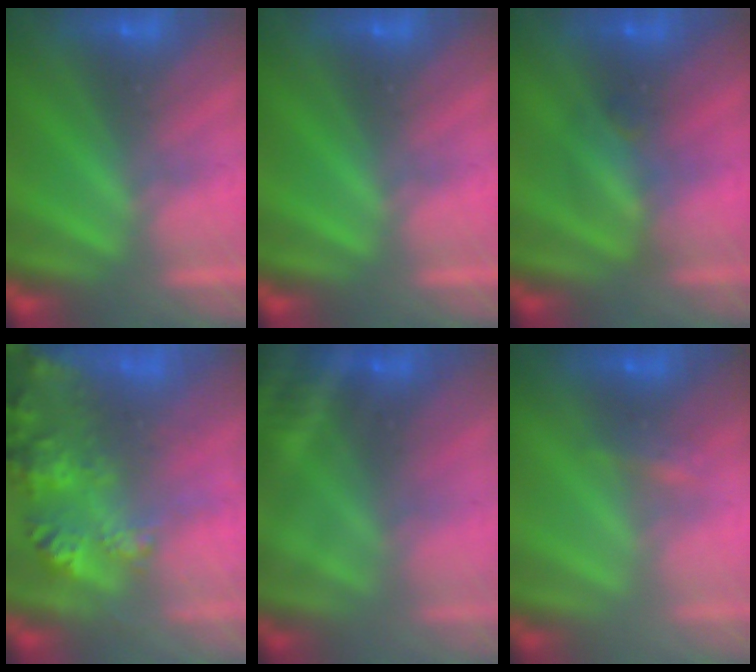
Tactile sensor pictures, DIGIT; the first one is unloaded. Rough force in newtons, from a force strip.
{"total": 0.0}
{"total": 2.4}
{"total": 9.0}
{"total": 2.8}
{"total": 2.2}